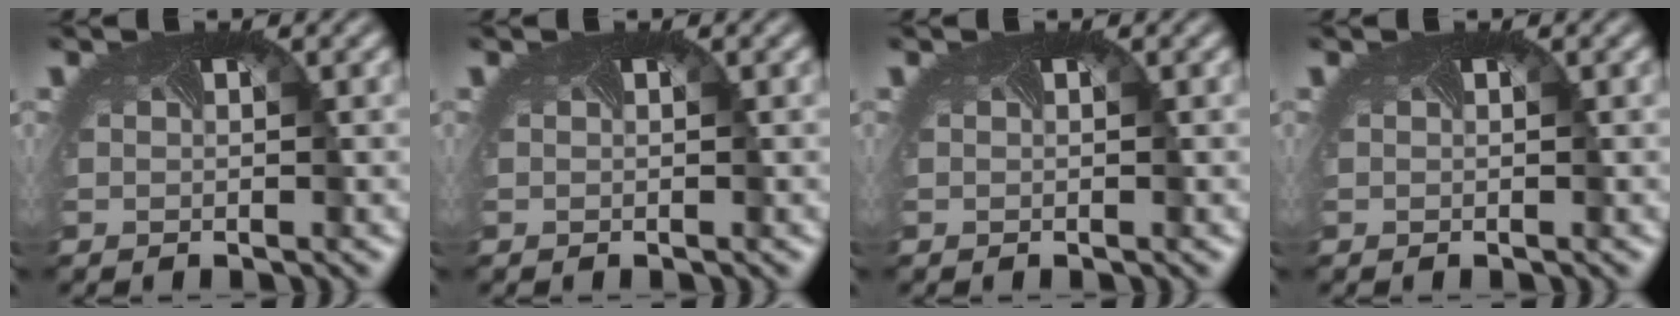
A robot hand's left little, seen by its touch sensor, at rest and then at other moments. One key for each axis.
{"total": 0.0}
{"total": 0.0}
{"total": 0.0}